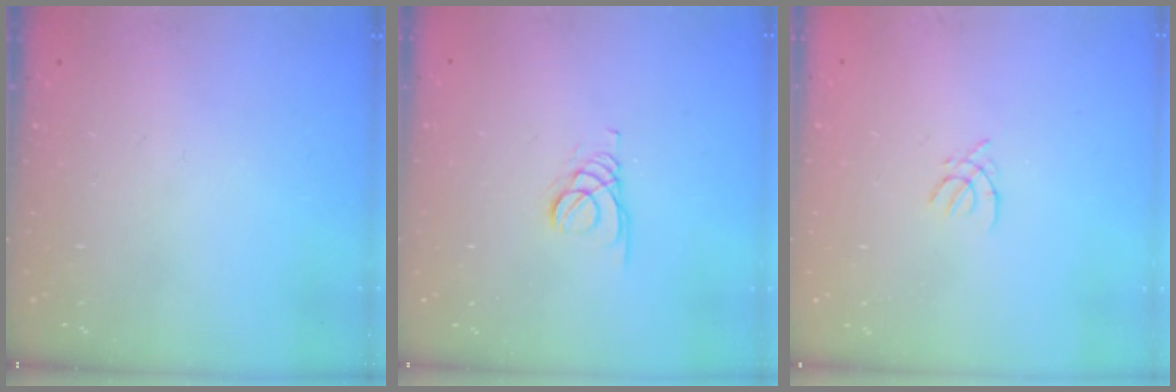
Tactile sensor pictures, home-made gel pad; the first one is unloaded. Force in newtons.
{"total": 1.4, "press": 1.4, "slide": 0.2}
{"total": 1.8, "press": 1.8, "slide": 0.4}